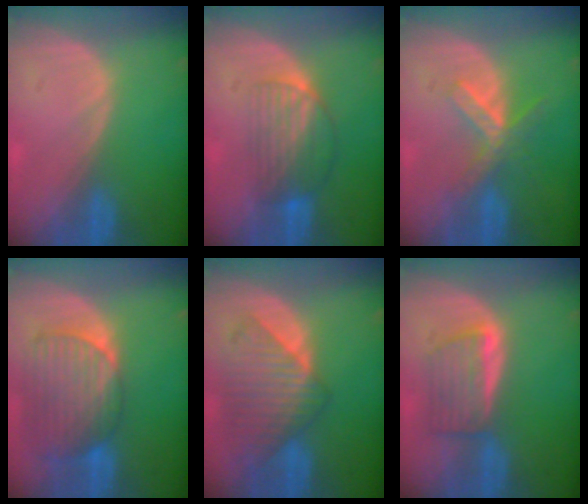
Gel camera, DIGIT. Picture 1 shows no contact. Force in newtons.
{"total": 6.9, "press": 6.1, "slide": 3.2}
{"total": 5.2, "press": 5.1, "slide": 1.0}
{"total": 9.9, "press": 8.5, "slide": 5.0}
{"total": 9.0, "press": 8.1, "slide": 3.9}
{"total": 5.6, "press": 5.5, "slide": 1.4}